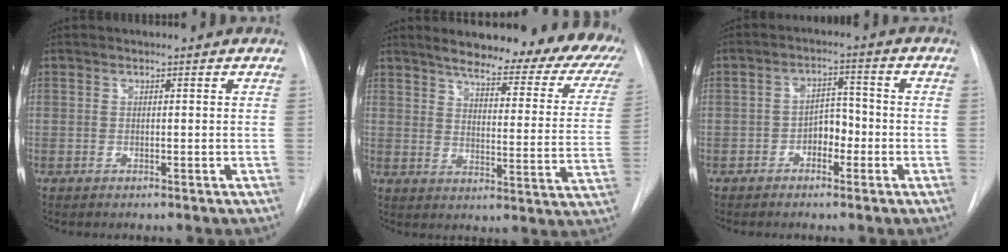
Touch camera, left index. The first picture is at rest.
{"total": 24.4, "force": [20.0, 5.1, 13.0], "torque": [-0.168, -0.049, 0.228]}
{"total": 4.0, "force": [-1.7, 2.4, 2.7], "torque": [-0.038, 0.015, -0.031]}